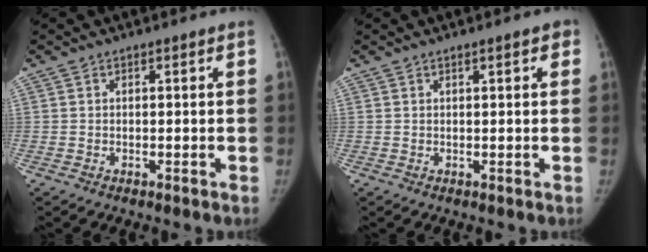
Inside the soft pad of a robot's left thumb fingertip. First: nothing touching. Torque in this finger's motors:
{"motor_torque": [-0.35, 0.09, 0.06, 0.47, -0.02]}